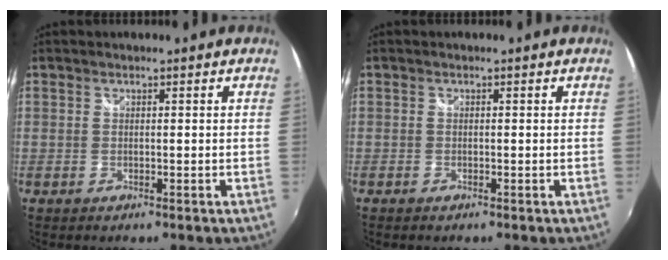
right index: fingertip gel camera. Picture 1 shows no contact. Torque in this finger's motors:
{"motor_torque": [0.01, 0.04, -0.01, 0.01]}